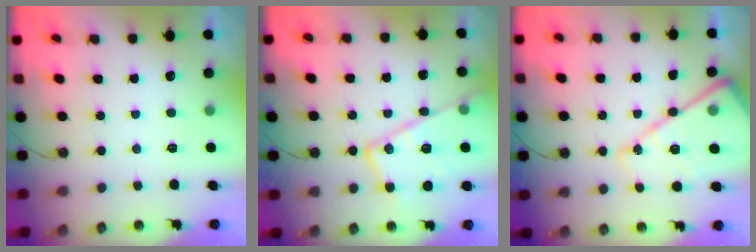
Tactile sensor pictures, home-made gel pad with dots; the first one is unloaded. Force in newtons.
{"total": 19.8, "press": 19.7, "slide": 1.8}
{"total": 19.5, "press": 19.4, "slide": 1.6}